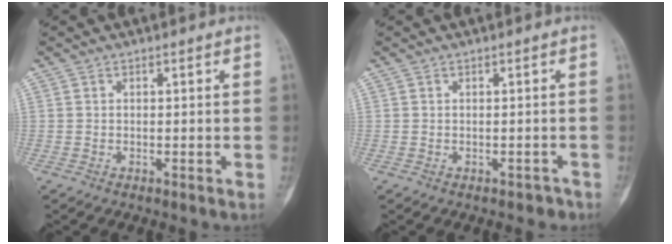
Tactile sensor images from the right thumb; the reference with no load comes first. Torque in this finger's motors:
{"motor_torque": [0.21, 0.02, 0.01, -0.18, 0.03]}